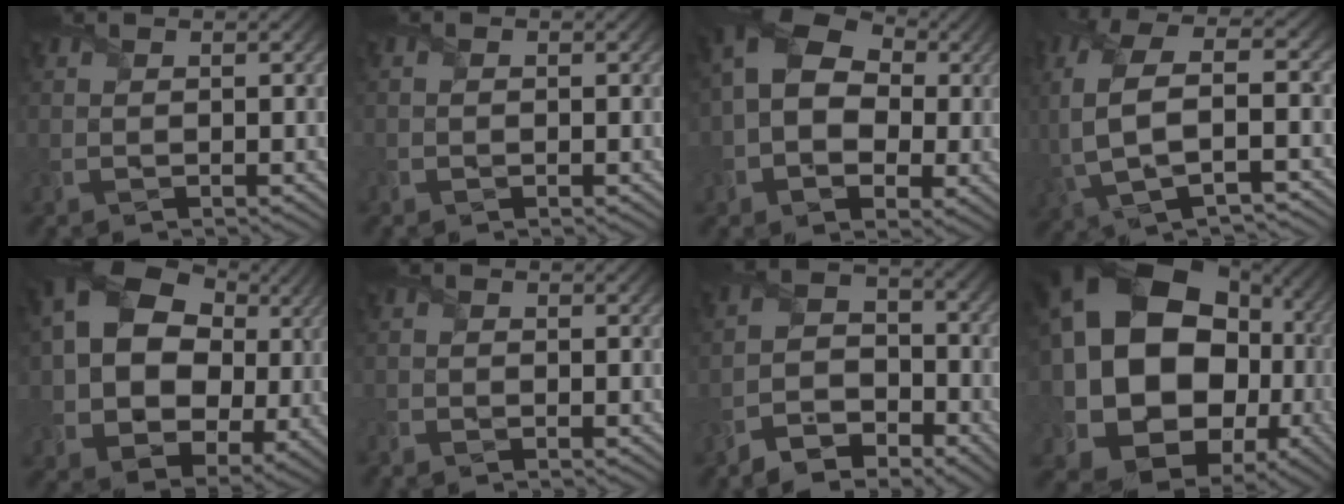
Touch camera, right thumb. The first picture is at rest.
{"total": 0.6, "force": [-0.3, 0.5, 0.1], "torque": [-0.003, -0.003, -0.005]}
{"total": 13.9, "force": [1.3, 10.2, 9.4], "torque": [-0.186, 0.004, 0.024]}
{"total": 9.3, "force": [-1.8, 3.6, 8.4], "torque": [-0.202, 0.002, -0.045]}
{"total": 18.0, "force": [3.4, 13.6, 11.3], "torque": [-0.245, -0.017, 0.082]}
{"total": 1.5, "force": [-1.1, 0.8, 0.6], "torque": [-0.018, -0.004, -0.020]}
{"total": 6.5, "force": [-4.6, 3.4, 3.0], "torque": [-0.057, -0.001, -0.096]}
{"total": 24.3, "force": [3.1, 20.4, 12.7], "torque": [-0.300, -0.036, 0.061]}